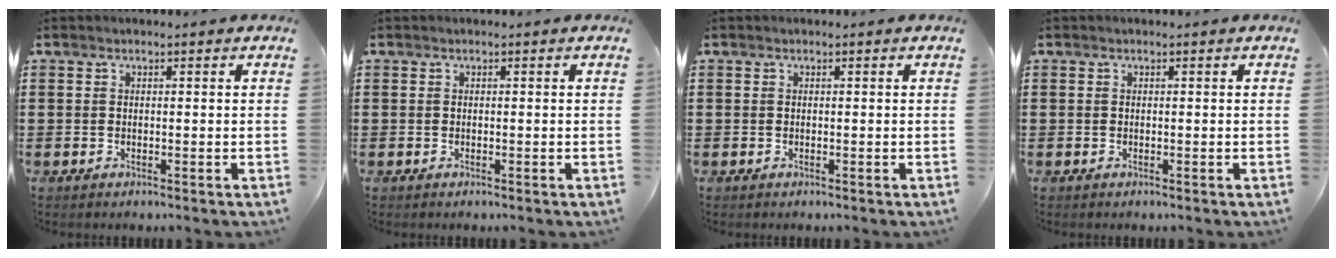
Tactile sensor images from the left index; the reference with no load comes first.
{"total": 0.0}
{"total": 0.0}
{"total": 0.0}